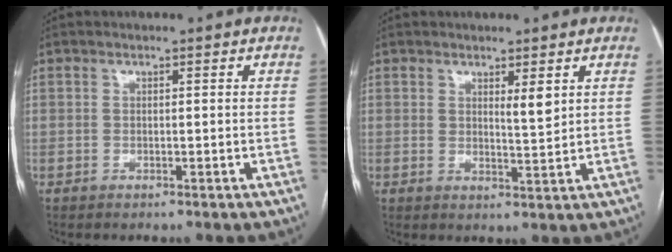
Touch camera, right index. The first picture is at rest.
{"total": 2.9, "force": [1.6, 0.4, 2.4], "torque": [-0.042, -0.010, 0.029]}